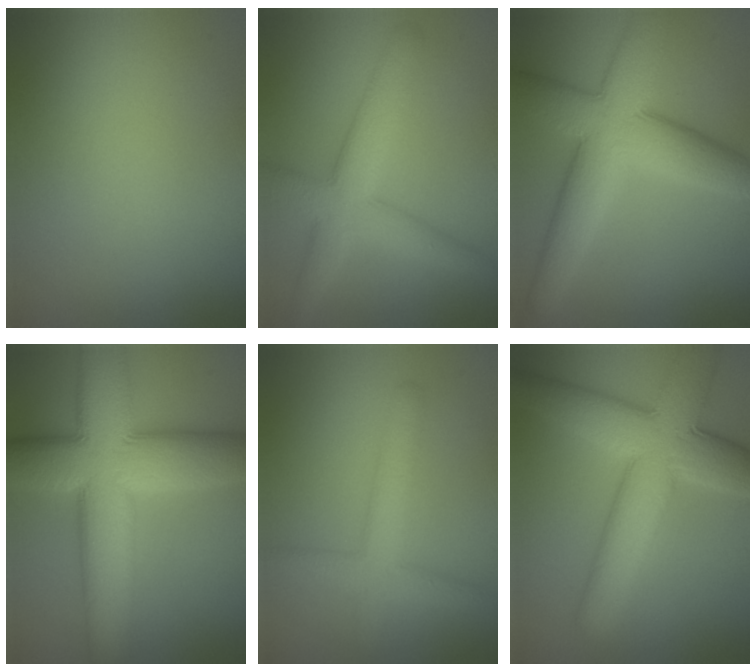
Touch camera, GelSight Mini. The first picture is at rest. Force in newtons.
{"total": 5.4, "press": 5.4, "slide": 0.3}
{"total": 9.2, "press": 9.2, "slide": 0.8}
{"total": 13.7, "press": 13.7, "slide": 0.5}
{"total": 3.7, "press": 3.7, "slide": 0.1}
{"total": 9.7, "press": 9.7, "slide": 0.2}